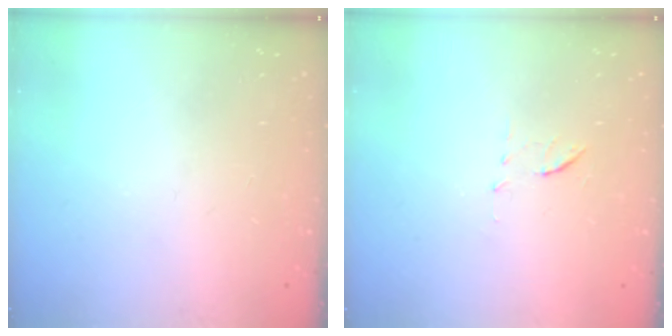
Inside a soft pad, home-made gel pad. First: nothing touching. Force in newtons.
{"total": 6.2, "press": 6.0, "slide": 1.8}